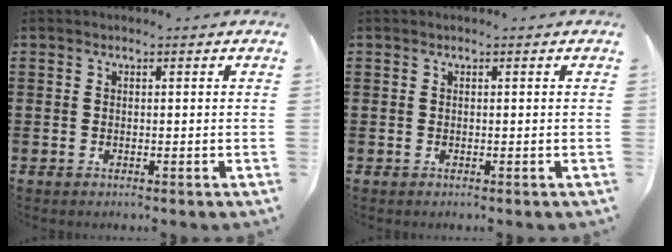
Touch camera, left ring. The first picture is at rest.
{"total": 0.0}